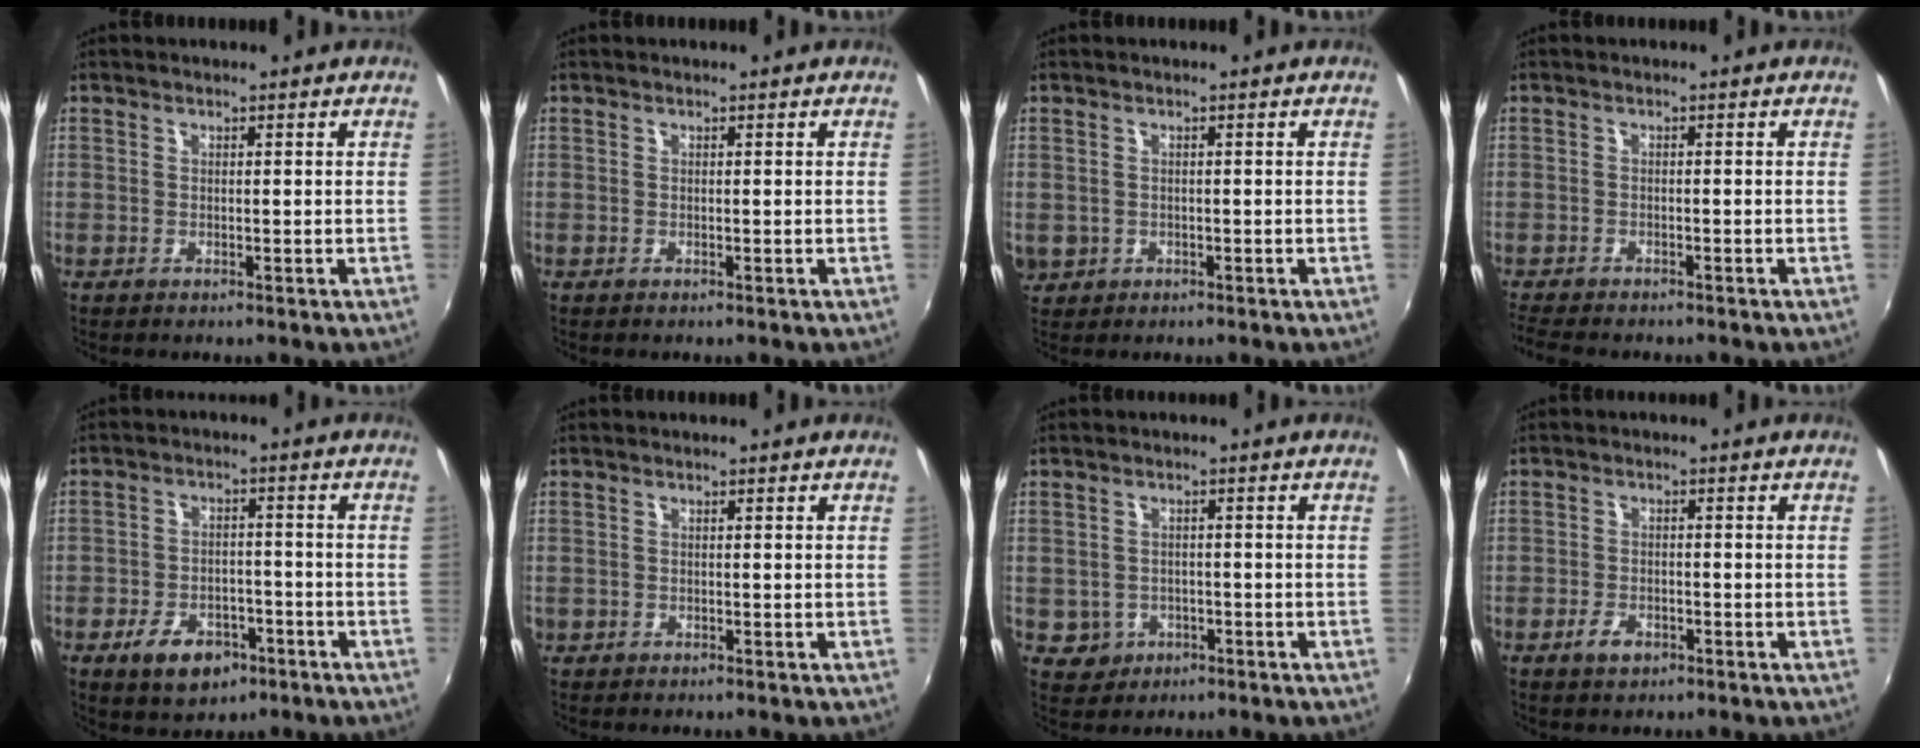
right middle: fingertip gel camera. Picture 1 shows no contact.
{"total": 0.0}
{"total": 3.6, "force": [-0.3, 3.3, 1.4], "torque": [-0.032, -0.002, 0.002]}
{"total": 5.5, "force": [-5.1, 0.7, 2.1], "torque": [-0.057, -0.023, -0.087]}
{"total": 8.6, "force": [-4.9, 5.1, 4.9], "torque": [-0.115, 0.004, -0.069]}
{"total": 0.8, "force": [-0.3, 0.7, 0.1], "torque": [-0.002, -0.003, -0.004]}
{"total": 4.5, "force": [-1.3, 4.1, 1.2], "torque": [-0.037, 0.004, -0.008]}
{"total": 3.0, "force": [-1.8, 1.6, 1.7], "torque": [-0.039, -0.002, -0.033]}